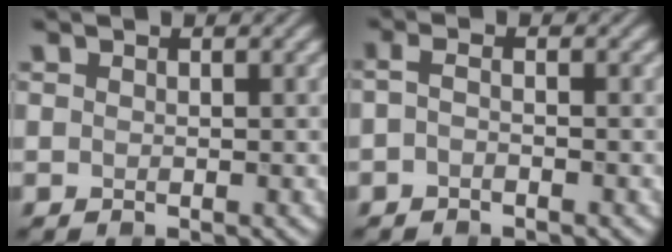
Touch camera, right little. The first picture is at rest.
{"total": 1.2, "force": [-0.7, 0.3, 0.9], "torque": [-0.023, -0.006, -0.016]}